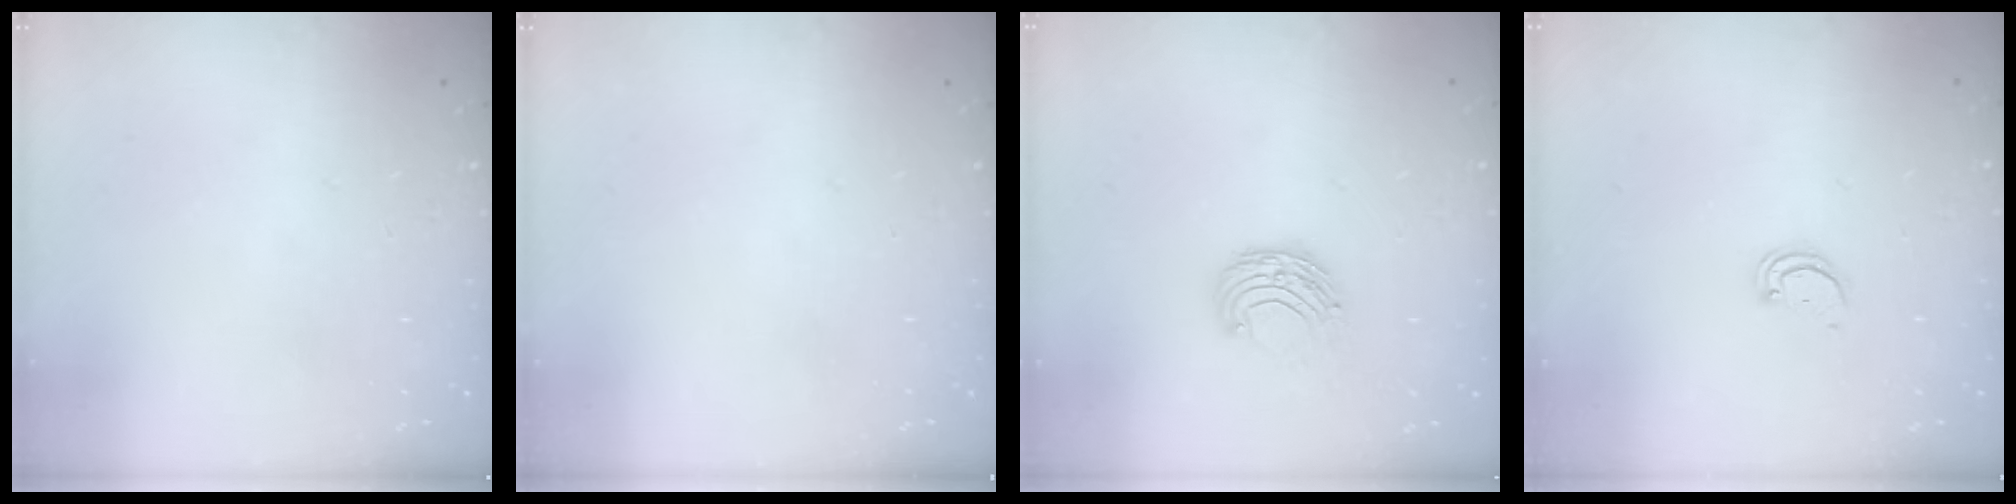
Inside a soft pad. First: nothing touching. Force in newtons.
{"total": 0.0}
{"total": 7.5, "press": 7.5, "slide": 0.7}
{"total": 1.5, "press": 1.5, "slide": 0.1}